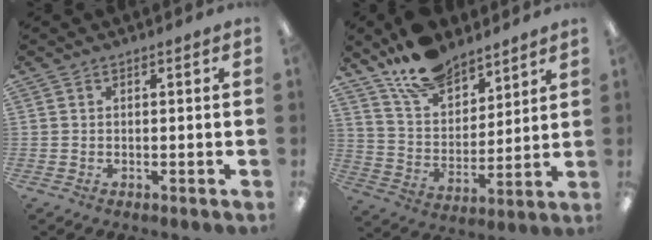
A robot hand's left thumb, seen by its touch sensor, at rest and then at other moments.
{"total": 14.2, "force": [11.1, 7.1, 5.3], "torque": [-0.102, -0.063, 0.208]}